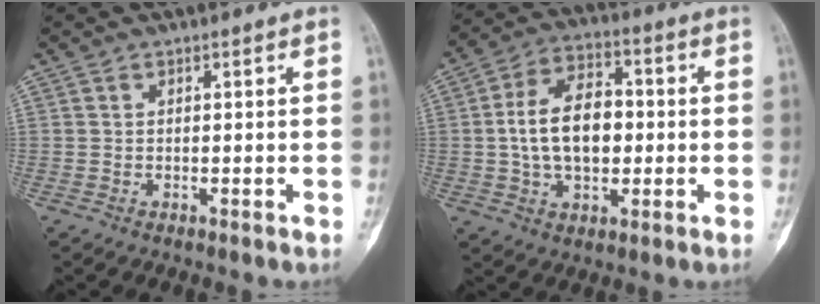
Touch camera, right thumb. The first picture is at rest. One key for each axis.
{"total": 13.6, "fx": 0.0, "fy": 8.4, "fz": 10.6, "tx": -0.166, "ty": 0.020, "tz": -0.004}